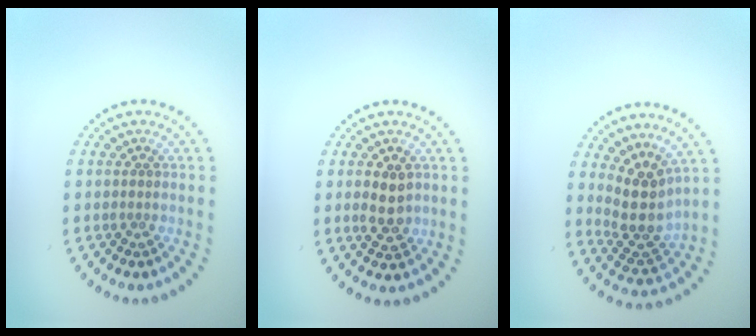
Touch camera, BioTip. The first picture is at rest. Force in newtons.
{"total": 2.7, "press": 2.6, "slide": 0.3}
{"total": 3.8, "press": 2.9, "slide": 2.5}